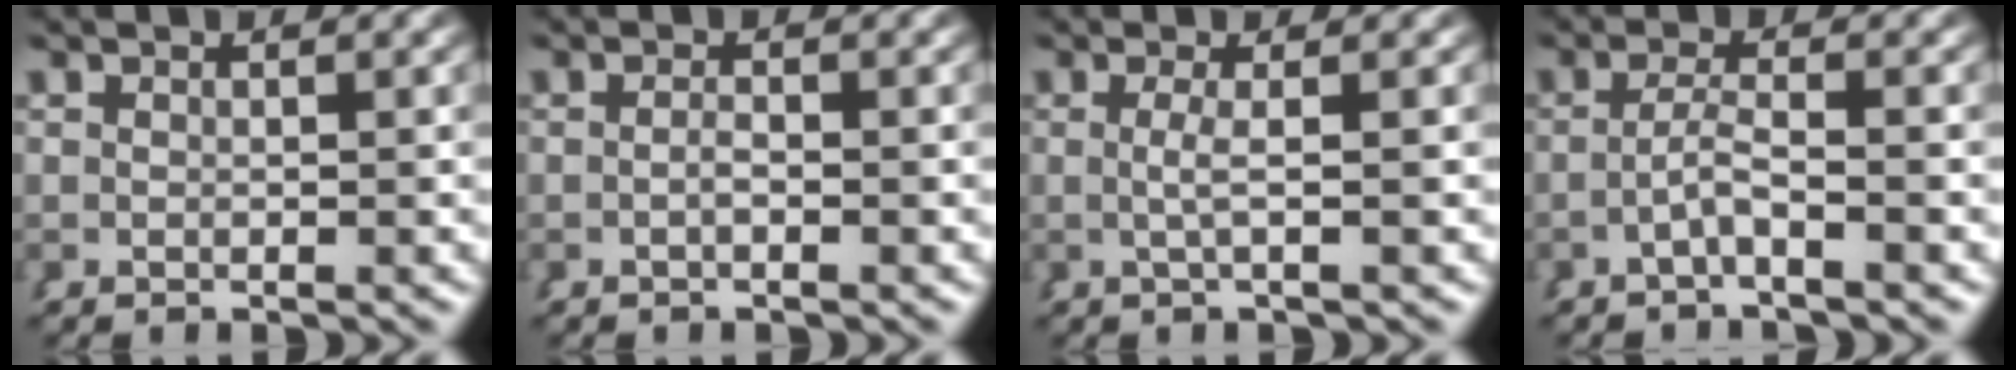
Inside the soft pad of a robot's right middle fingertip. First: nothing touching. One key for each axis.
{"total": 0.9, "fx": -0.6, "fy": -0.2, "fz": 0.6, "tx": -0.013, "ty": -0.005, "tz": -0.008}
{"total": 1.6, "fx": 0.2, "fy": -0.9, "fz": 1.3, "tx": -0.026, "ty": -0.002, "tz": 0.006}
{"total": 2.1, "fx": -1.4, "fy": -0.6, "fz": 1.3, "tx": -0.030, "ty": -0.007, "tz": -0.019}